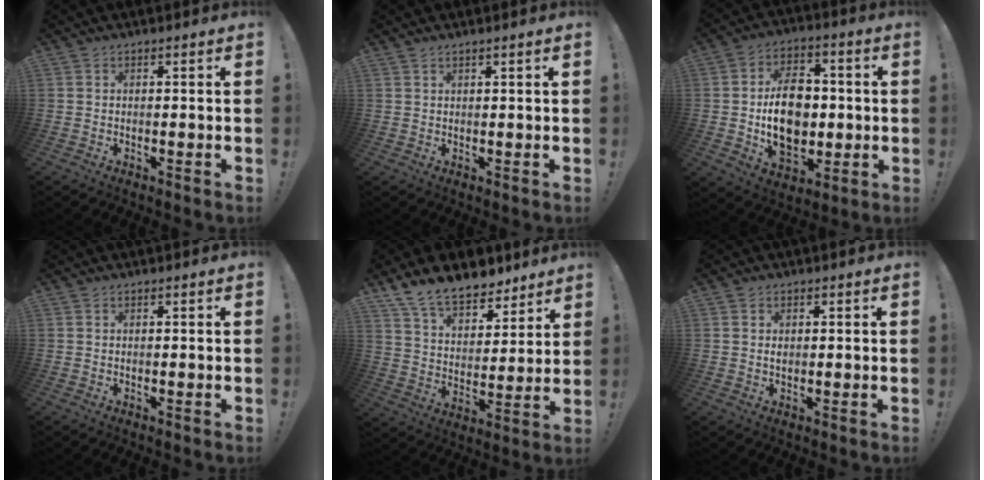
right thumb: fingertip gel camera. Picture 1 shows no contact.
{"total": 1.1, "force": [0.9, 0.1, 0.6], "torque": [-0.021, -0.001, 0.019]}
{"total": 16.3, "force": [-0.2, 11.8, 11.2], "torque": [-0.186, 0.004, 0.001]}
{"total": 0.0}
{"total": 13.9, "force": [11.2, 6.6, 5.0], "torque": [-0.100, -0.077, 0.209]}
{"total": 1.0, "force": [0.4, 0.9, 0.3], "torque": [0.008, -0.001, 0.004]}